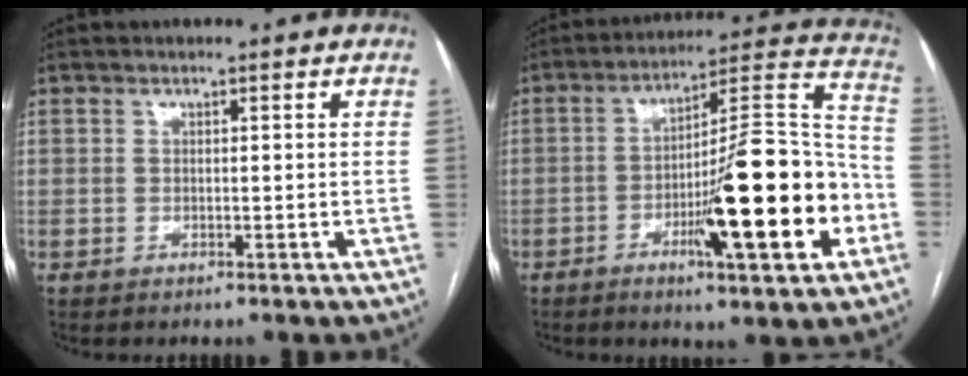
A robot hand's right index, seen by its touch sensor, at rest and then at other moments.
{"total": 20.2, "force": [-6.3, 2.4, 19.1], "torque": [-0.267, 0.009, -0.092]}